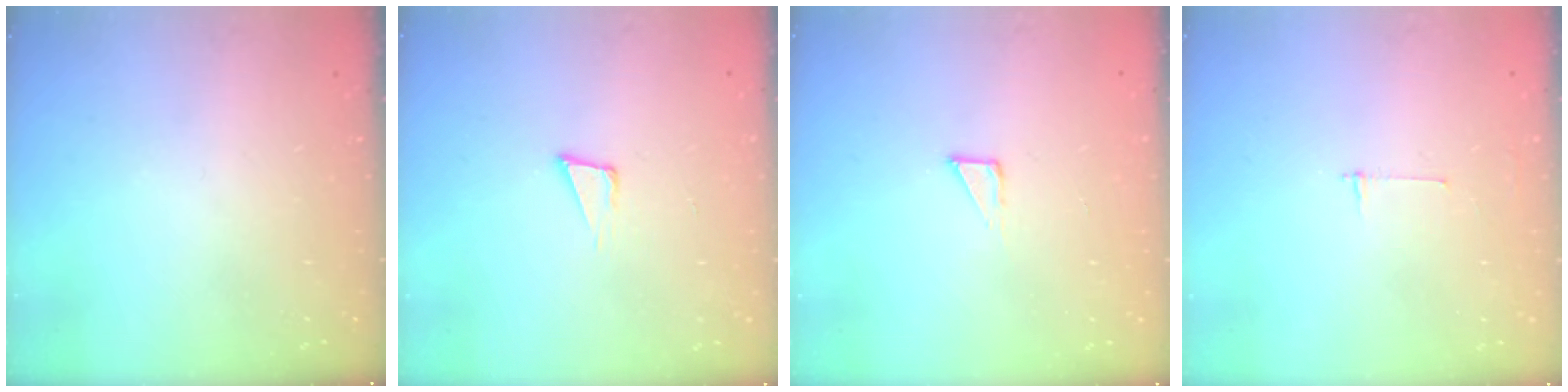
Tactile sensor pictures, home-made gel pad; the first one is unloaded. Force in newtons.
{"total": 4.0, "press": 2.8, "slide": 2.9}
{"total": 2.1, "press": 2.1, "slide": 0.1}
{"total": 2.7, "press": 2.7, "slide": 0.3}